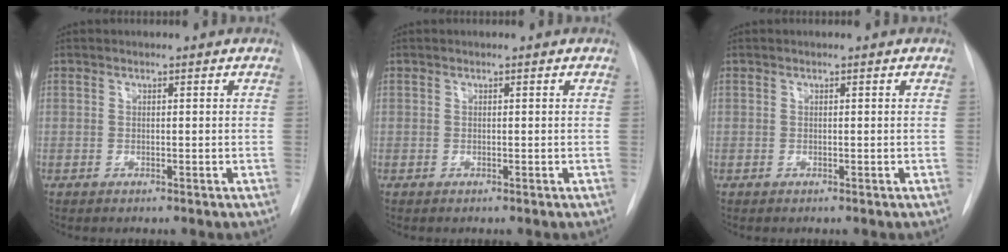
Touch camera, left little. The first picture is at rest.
{"total": 0.0}
{"total": 0.0}